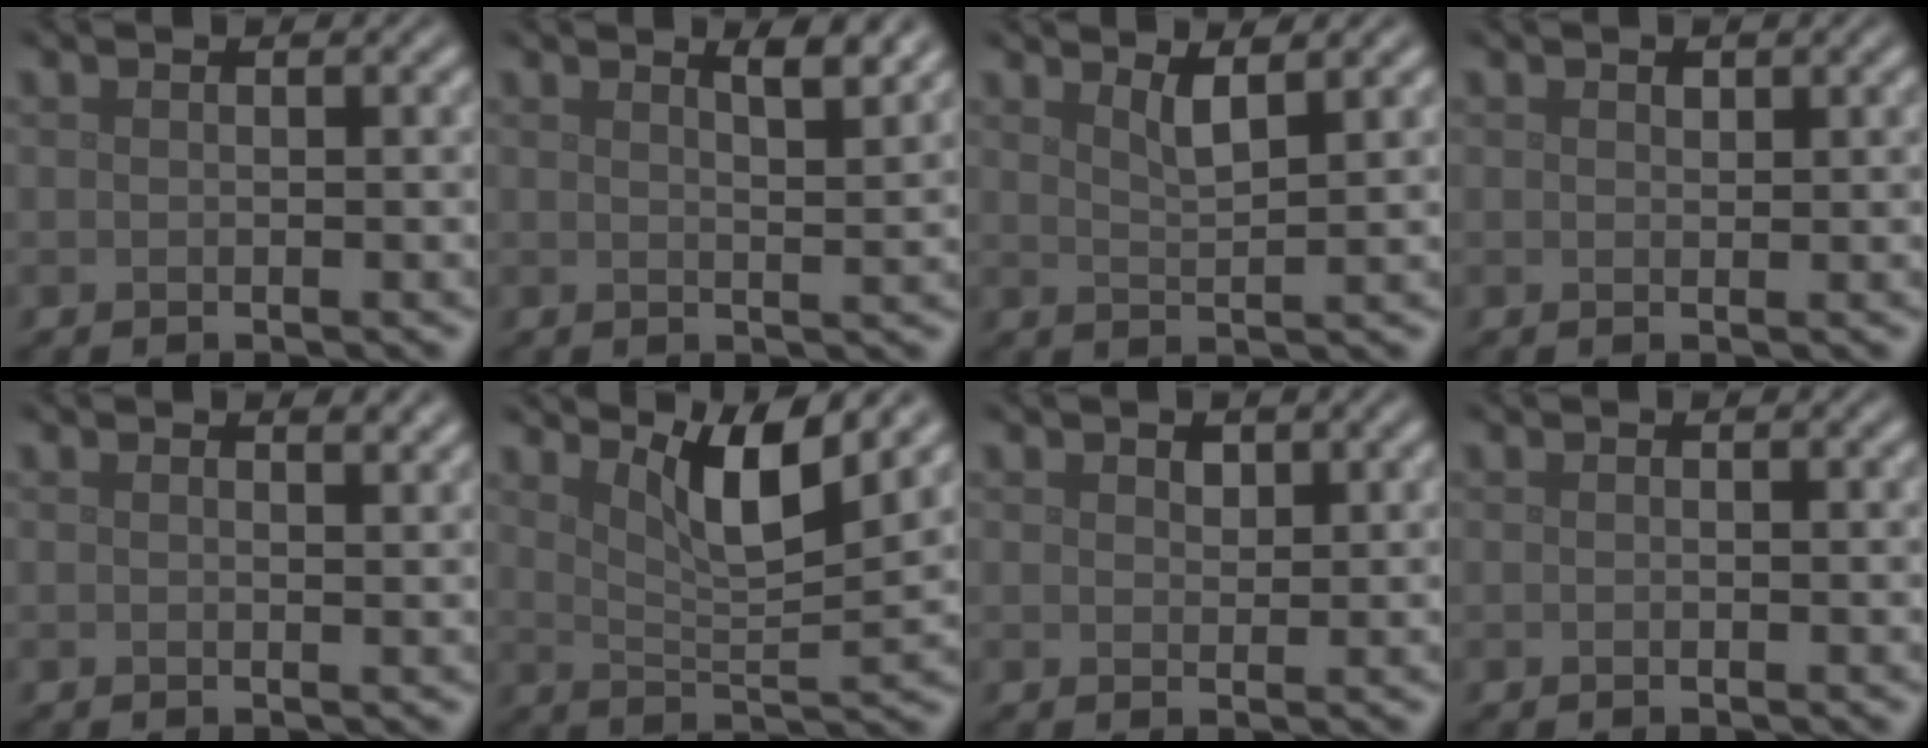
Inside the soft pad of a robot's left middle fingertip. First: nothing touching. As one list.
[{"total": 3.0, "force": [2.2, 0.7, 1.9], "torque": [-0.010, 0.009, 0.017]}, {"total": 2.2, "force": [1.5, 0.5, 1.5], "torque": [-0.020, -0.002, 0.025]}, {"total": 0.6, "force": [0.5, 0.3, 0.3], "torque": [-0.005, -0.003, 0.010]}, {"total": 1.1, "force": [0.9, 0.2, 0.5], "torque": [-0.003, 0.000, 0.014]}, {"total": 5.5, "force": [3.5, 1.0, 4.1], "torque": [-0.069, -0.003, 0.062]}, {"total": 1.1, "force": [0.8, 0.6, 0.4], "torque": [-0.007, -0.001, 0.015]}, {"total": 0.0}]